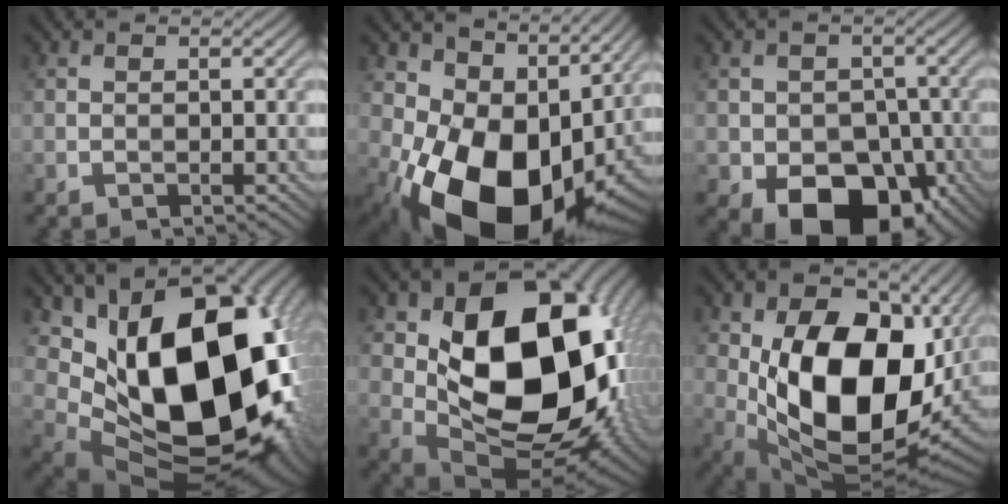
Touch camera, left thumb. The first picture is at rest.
{"total": 17.2, "force": [-0.3, 12.0, 12.4], "torque": [-0.205, -0.033, 0.017]}
{"total": 10.6, "force": [-4.7, 7.3, 6.2], "torque": [-0.093, -0.027, -0.074]}
{"total": 19.6, "force": [3.3, 12.5, 14.7], "torque": [-0.259, -0.047, 0.091]}
{"total": 19.5, "force": [2.0, 13.0, 14.4], "torque": [-0.231, -0.035, 0.051]}
{"total": 19.1, "force": [0.9, 12.1, 14.8], "torque": [-0.260, -0.043, 0.026]}